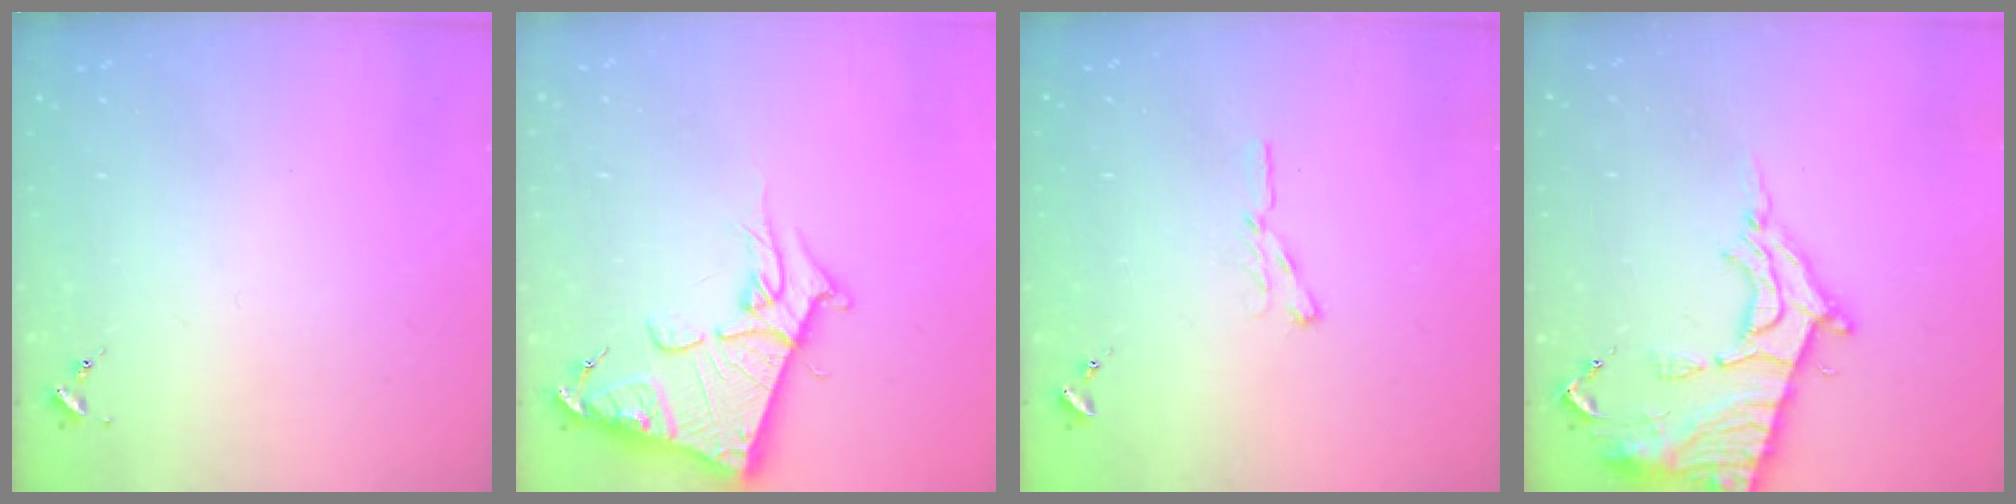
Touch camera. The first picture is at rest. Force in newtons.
{"total": 14.8, "press": 14.8, "slide": 1.5}
{"total": 4.4, "press": 4.4, "slide": 0.5}
{"total": 16.6, "press": 16.5, "slide": 1.5}